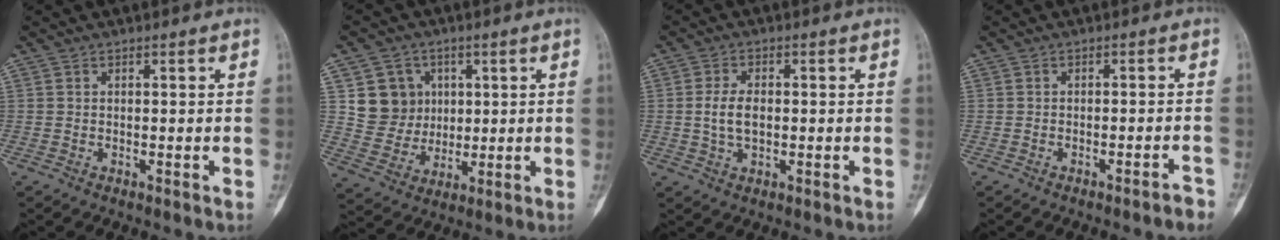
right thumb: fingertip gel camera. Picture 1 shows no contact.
{"total": 9.7, "force": [2.6, 9.0, 2.3], "torque": [0.000, -0.006, 0.055]}
{"total": 4.9, "force": [-0.1, 2.8, 4.0], "torque": [-0.081, 0.003, -0.002]}
{"total": 2.4, "force": [-2.0, 0.1, 1.4], "torque": [-0.026, 0.016, -0.022]}